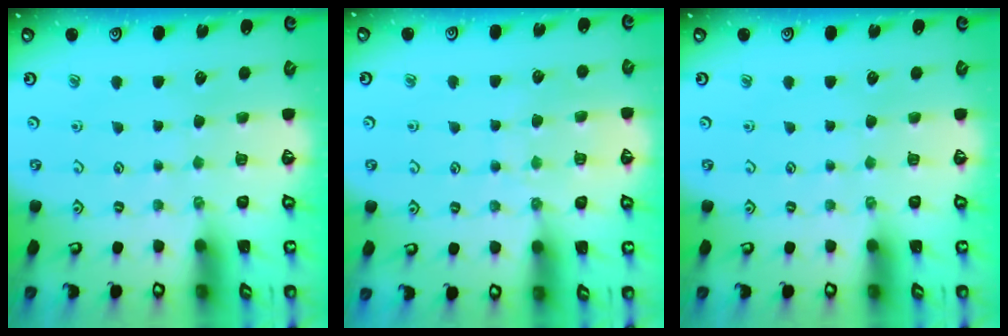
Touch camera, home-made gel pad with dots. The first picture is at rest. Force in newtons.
{"total": 8.7, "press": 8.7, "slide": 0.8}
{"total": 0.0}